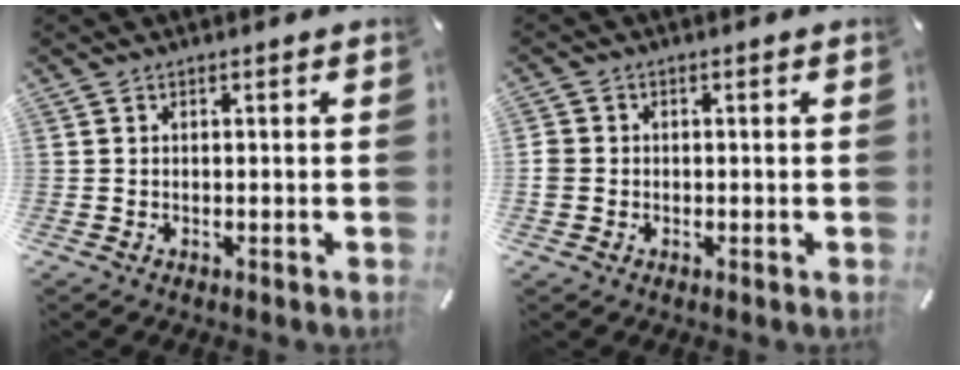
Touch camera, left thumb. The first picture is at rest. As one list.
[{"total": 2.4, "force": [-0.3, 2.3, 0.7], "torque": [-0.011, 0.005, -0.005]}]